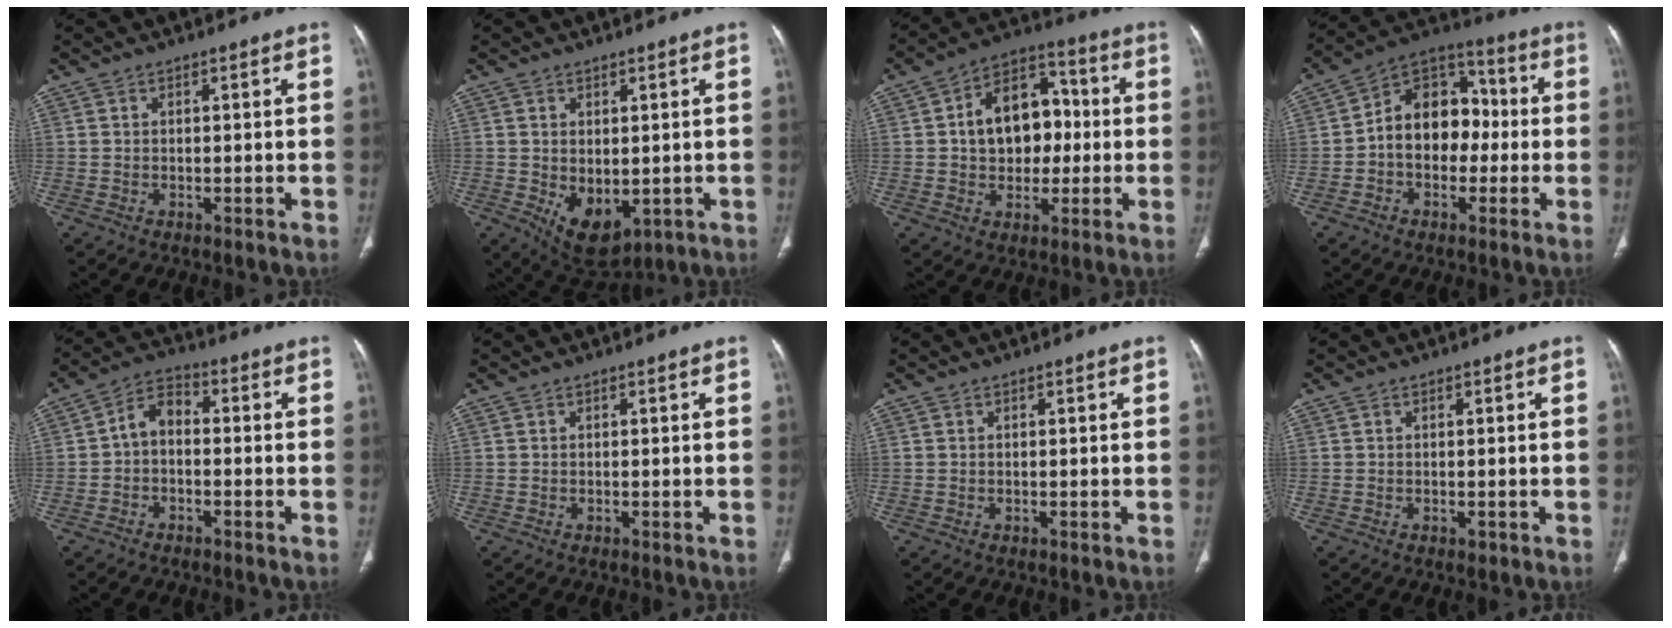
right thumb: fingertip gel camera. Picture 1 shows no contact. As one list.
[{"total": 8.5, "force": [-1.5, 5.3, 6.5], "torque": [-0.086, -0.014, 0.002]}, {"total": 14.1, "force": [0.6, 10.2, 9.7], "torque": [-0.107, 0.031, 0.005]}, {"total": 13.7, "force": [-0.9, 10.0, 9.3], "torque": [-0.105, 0.045, -0.029]}, {"total": 5.5, "force": [-0.8, 3.6, 4.1], "torque": [-0.063, 0.026, -0.030]}, {"total": 0.0}, {"total": 0.0}, {"total": 0.7, "force": [-0.2, 0.5, 0.4], "torque": [-0.005, -0.001, 0.000]}]